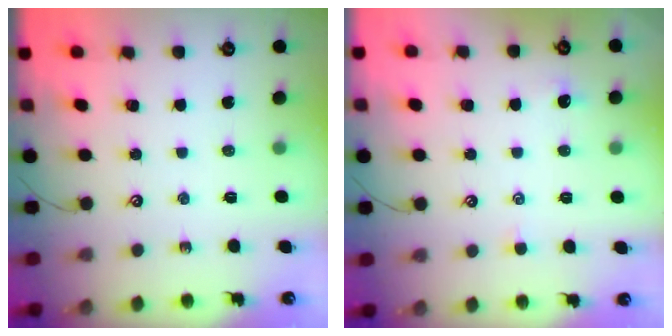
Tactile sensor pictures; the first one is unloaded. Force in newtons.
{"total": 2.1, "press": 2.0, "slide": 0.4}